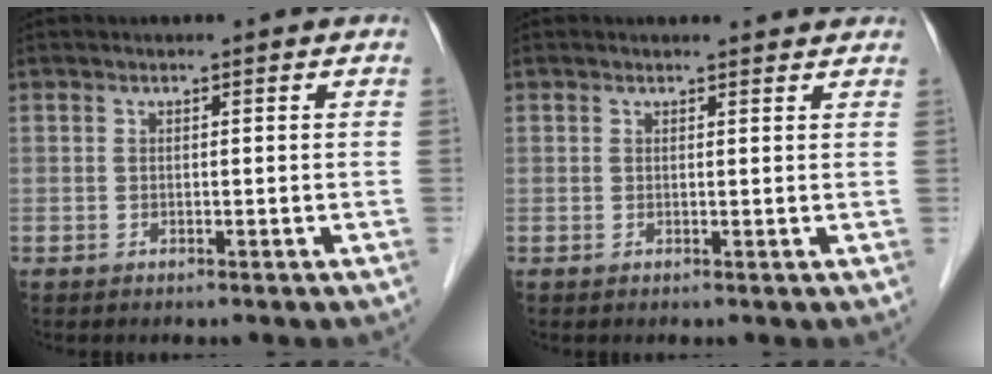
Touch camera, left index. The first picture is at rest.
{"total": 2.3, "force": [2.3, 0.4, 0.2], "torque": [-0.011, 0.005, 0.023]}